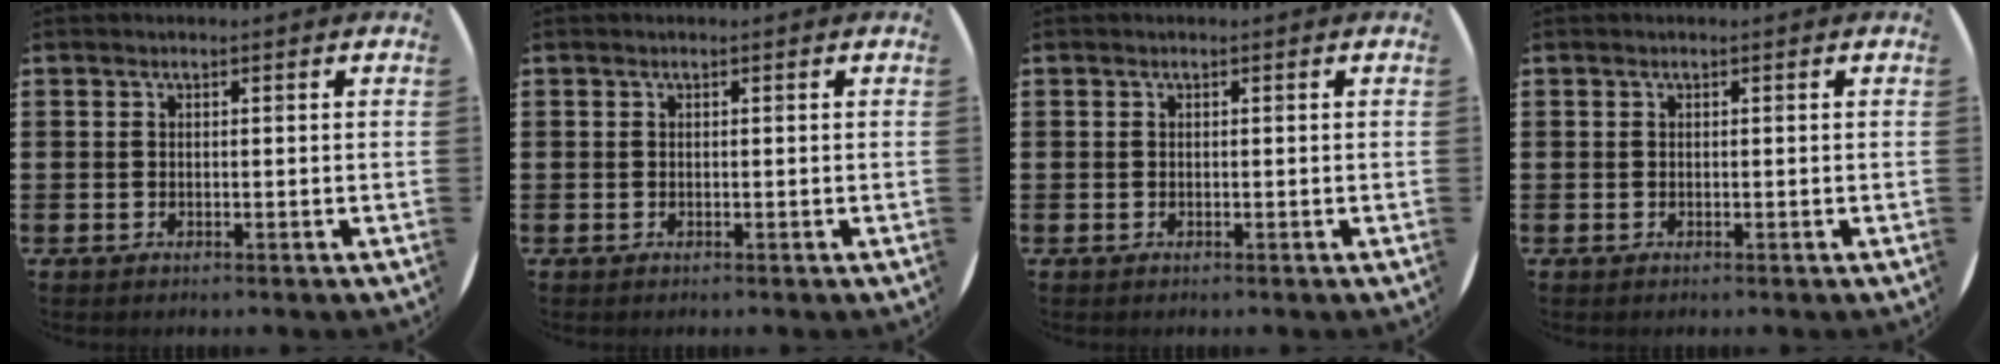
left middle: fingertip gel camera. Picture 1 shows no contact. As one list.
[{"total": 0.0}, {"total": 0.0}, {"total": 0.0}]